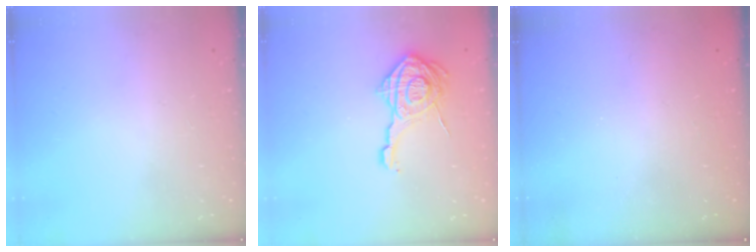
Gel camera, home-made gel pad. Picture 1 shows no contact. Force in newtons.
{"total": 15.5, "press": 15.4, "slide": 1.2}
{"total": 2.4, "press": 2.3, "slide": 0.7}